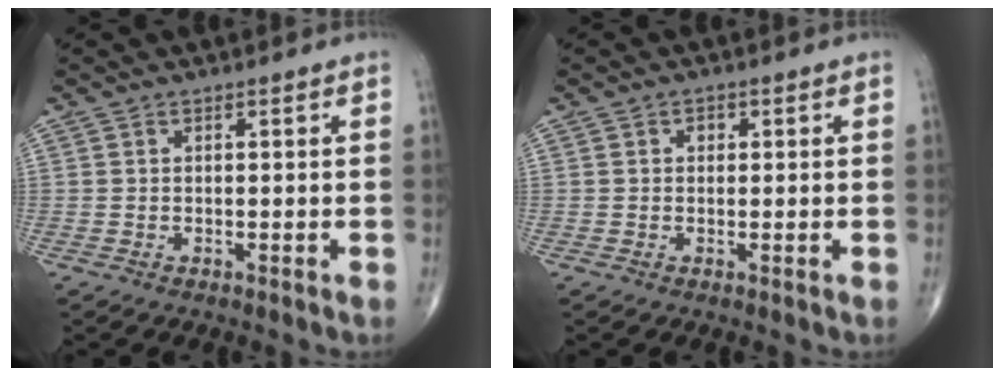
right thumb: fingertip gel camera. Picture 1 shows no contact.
{"total": 1.4, "force": [0.4, 1.1, 0.8], "torque": [-0.004, 0.001, 0.002]}